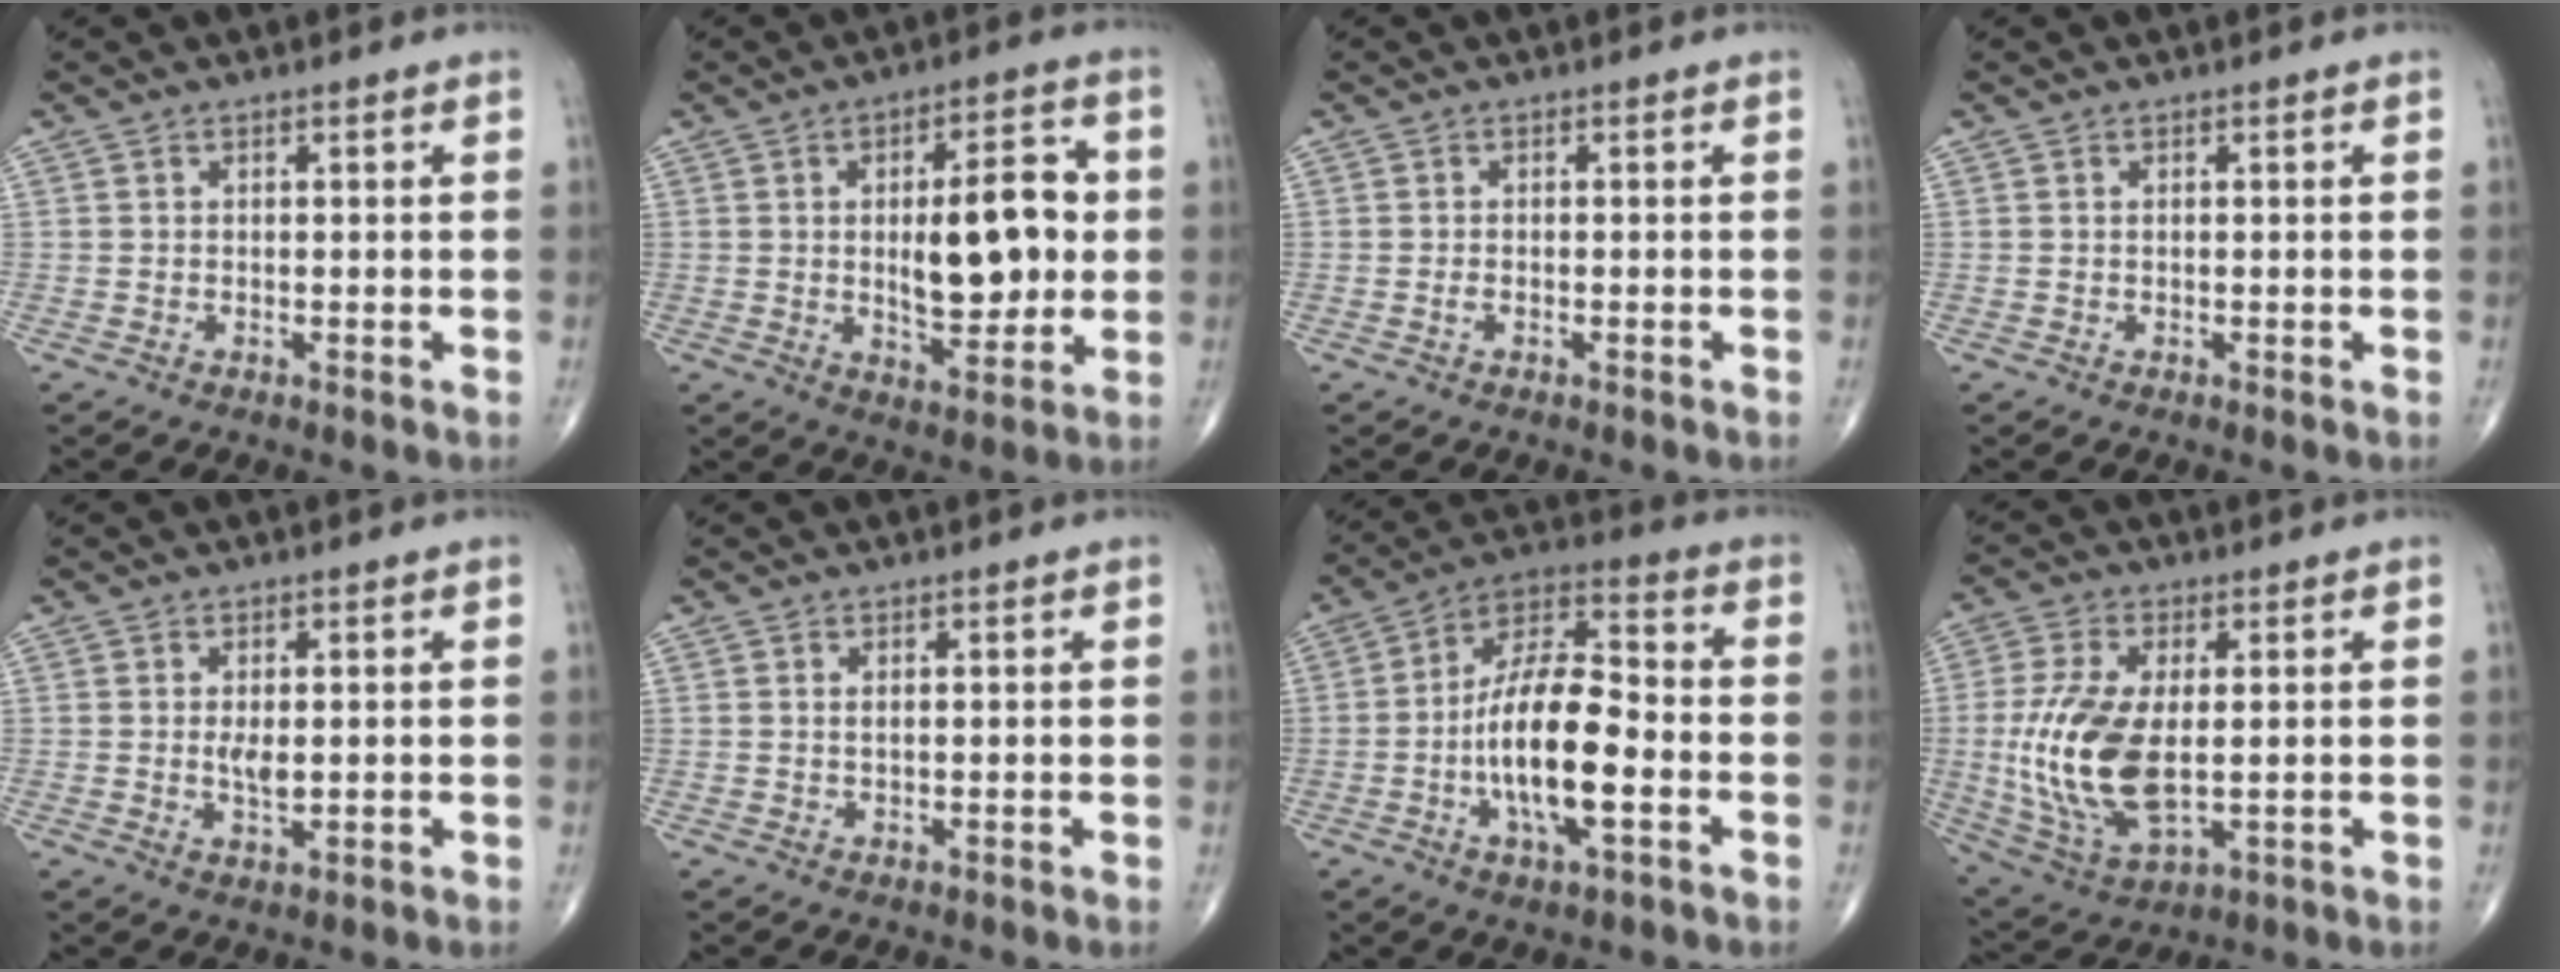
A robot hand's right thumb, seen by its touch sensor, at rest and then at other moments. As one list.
[{"total": 14.7, "force": [0.8, 6.3, 13.2], "torque": [-0.164, 0.000, 0.017]}, {"total": 0.7, "force": [-0.3, 0.2, 0.6], "torque": [-0.014, 0.000, -0.007]}, {"total": 0.0}, {"total": 2.9, "force": [0.1, 1.2, 2.6], "torque": [-0.047, -0.006, 0.003]}, {"total": 0.7, "force": [0.2, 0.2, 0.6], "torque": [-0.014, -0.001, 0.004]}, {"total": 16.5, "force": [-3.8, 6.0, 14.9], "torque": [-0.267, 0.033, -0.073]}, {"total": 16.1, "force": [-0.3, 8.0, 14.0], "torque": [-0.300, -0.013, 0.008]}]